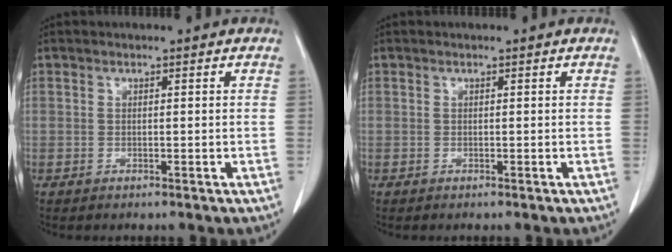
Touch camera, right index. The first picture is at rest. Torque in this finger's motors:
{"motor_torque": [0.00, 0.00, 0.00, 0.00]}